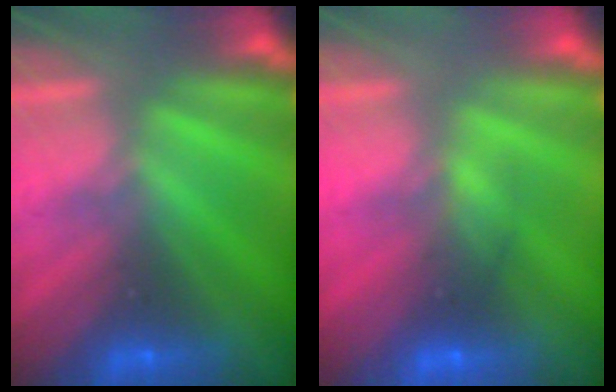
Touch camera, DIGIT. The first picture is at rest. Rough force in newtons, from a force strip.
{"total": 2.9}